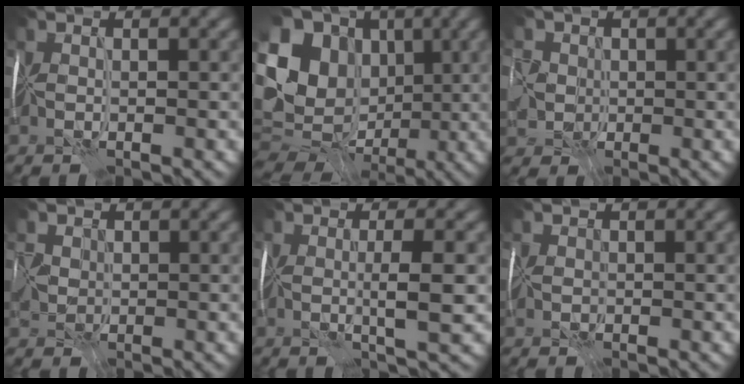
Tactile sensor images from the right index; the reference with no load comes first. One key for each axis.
{"total": 16.9, "fx": 1.4, "fy": 13.7, "fz": 9.8, "tx": -0.214, "ty": 0.012, "tz": 0.033}
{"total": 4.1, "fx": 0.3, "fy": 3.9, "fz": 1.2, "tx": -0.030, "ty": 0.022, "tz": -0.008}
{"total": 2.0, "fx": 0.6, "fy": 1.8, "fz": 0.4, "tx": -0.019, "ty": 0.006, "tz": 0.008}
{"total": 2.8, "fx": -0.2, "fy": 0.3, "fz": 2.7, "tx": -0.048, "ty": 0.002, "tz": -0.004}
{"total": 0.7, "fx": 0.2, "fy": 0.4, "fz": -0.5, "tx": 0.007, "ty": 0.006, "tz": 0.004}